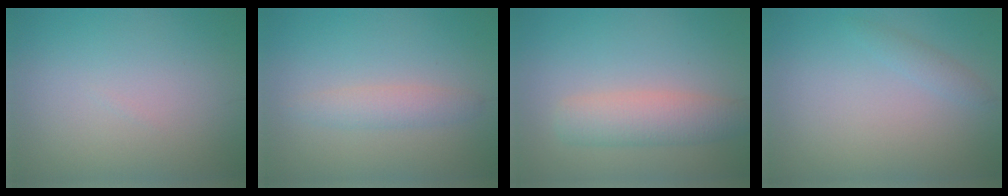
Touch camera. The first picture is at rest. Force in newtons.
{"total": 2.0, "press": 2.0, "slide": 0.1}
{"total": 3.2, "press": 3.2, "slide": 0.3}
{"total": 1.1, "press": 1.1, "slide": 0.1}